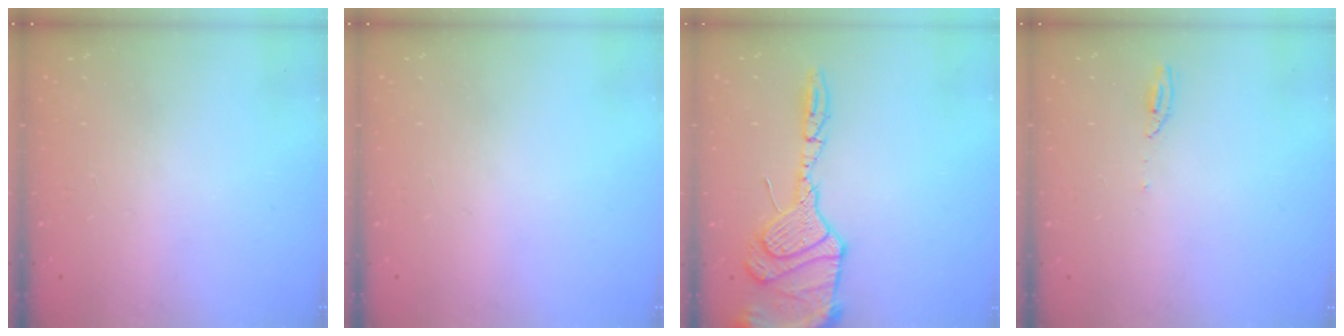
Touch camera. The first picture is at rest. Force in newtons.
{"total": 1.0, "press": 0.0, "slide": 1.0}
{"total": 18.6, "press": 18.4, "slide": 3.1}
{"total": 4.4, "press": 4.4, "slide": 0.1}